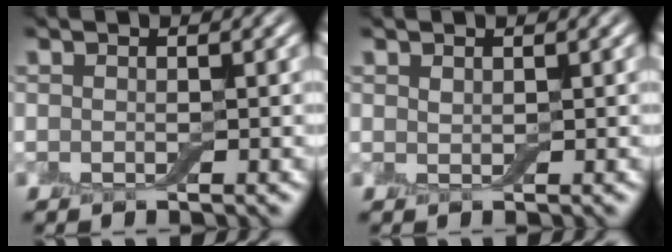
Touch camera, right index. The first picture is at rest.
{"total": 0.5, "force": [0.5, 0.2, 0.2], "torque": [-0.007, -0.001, 0.011]}